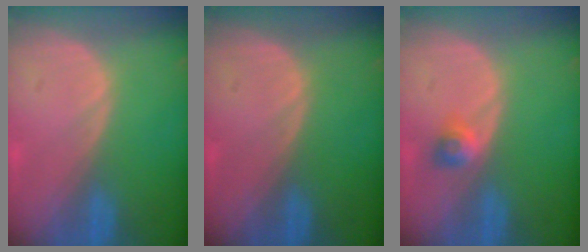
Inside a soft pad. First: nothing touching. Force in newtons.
{"total": 0.0}
{"total": 2.5, "press": 2.2, "slide": 1.3}